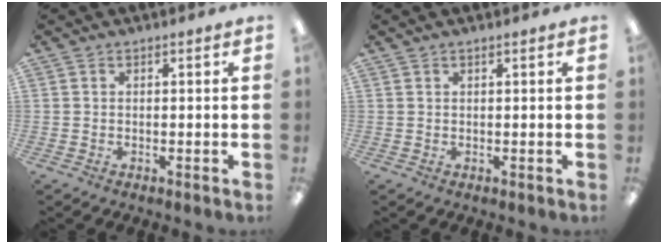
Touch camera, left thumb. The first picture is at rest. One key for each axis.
{"total": 0.6, "fx": 0.4, "fy": 0.1, "fz": 0.3, "tx": -0.007, "ty": 0.002, "tz": 0.007}